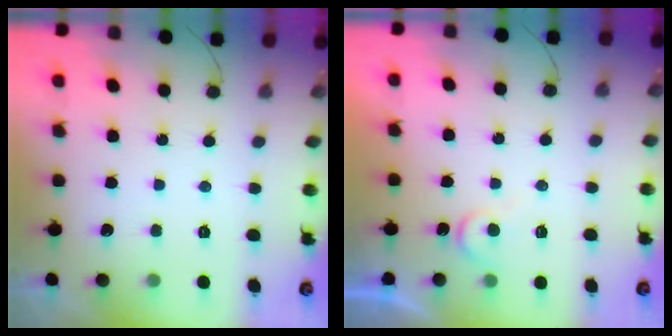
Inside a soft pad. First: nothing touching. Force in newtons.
{"total": 5.6, "press": 5.6, "slide": 0.6}